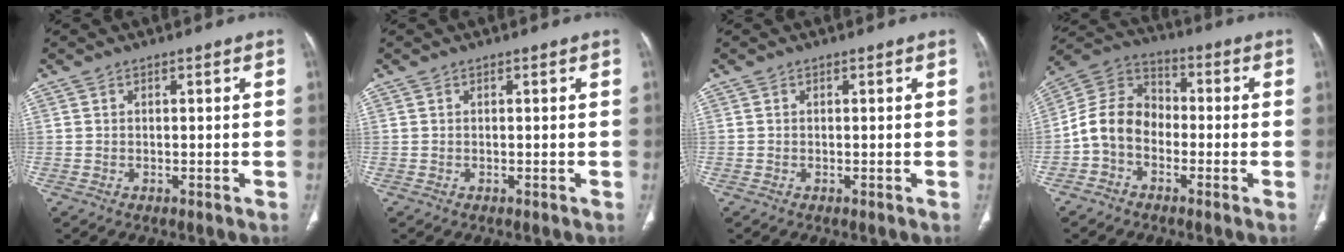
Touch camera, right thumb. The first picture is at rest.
{"total": 0.0}
{"total": 0.0}
{"total": 10.0, "force": [-2.7, 7.8, 5.8], "torque": [-0.095, 0.042, -0.066]}